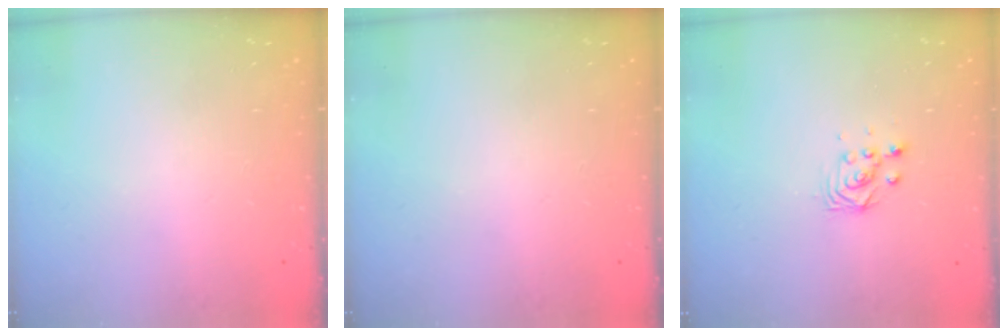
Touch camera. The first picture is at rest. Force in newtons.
{"total": 0.0}
{"total": 2.9, "press": 2.9, "slide": 0.4}